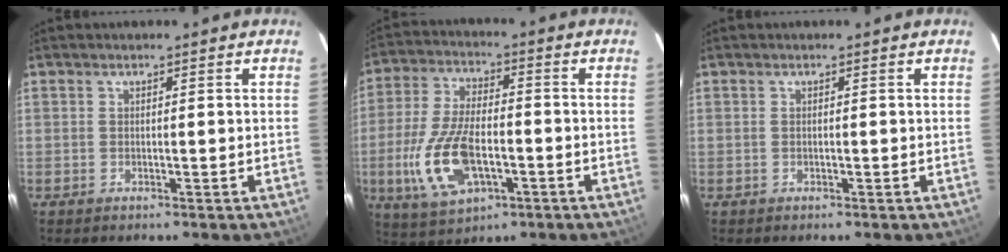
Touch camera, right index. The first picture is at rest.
{"total": 14.7, "force": [-4.2, 7.1, 12.1], "torque": [-0.266, -0.006, -0.070]}
{"total": 0.0}